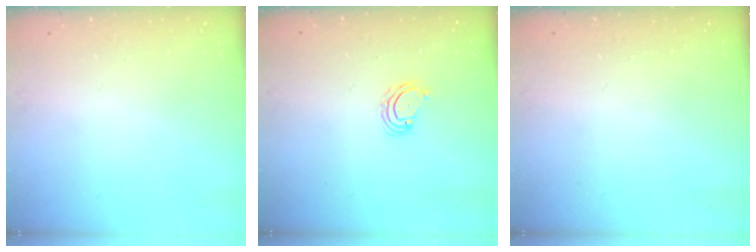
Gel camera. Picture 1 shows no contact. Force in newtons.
{"total": 4.1, "press": 4.1, "slide": 0.4}
{"total": 0.0}